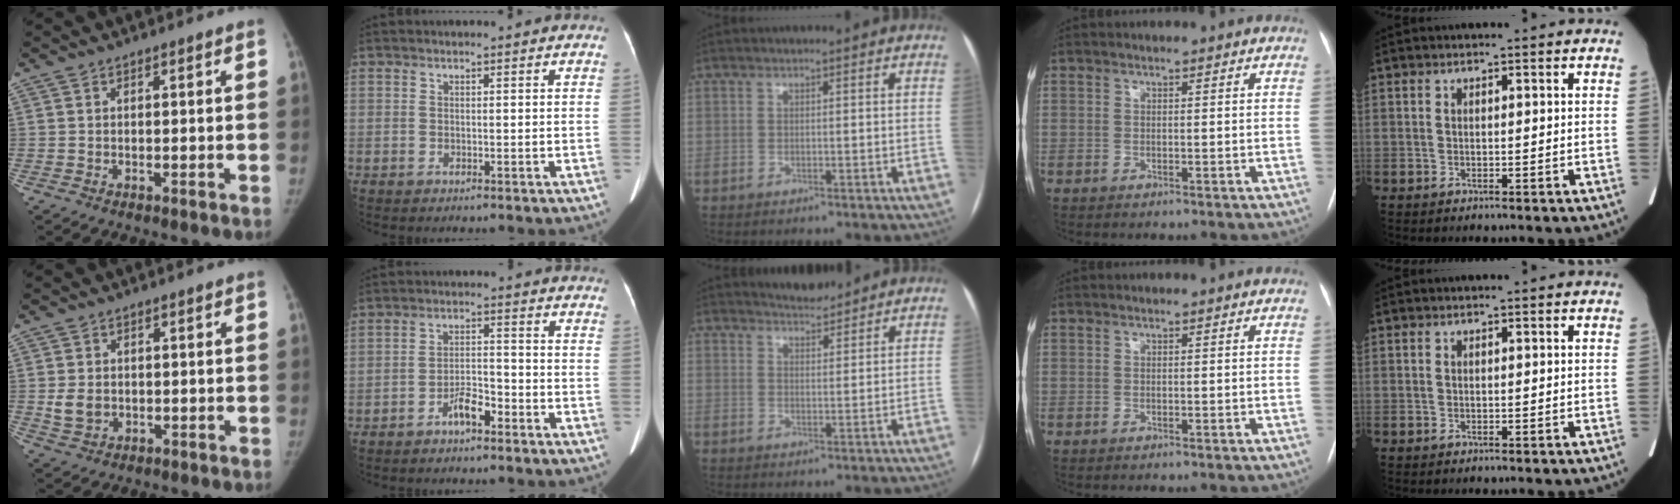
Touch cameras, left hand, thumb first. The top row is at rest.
{"thumb": {"total": 4.2, "force": [-0.3, 3.4, 2.4], "torque": [-0.038, -0.003, 0.002]}, "index": {"total": 4.1, "force": [-3.1, 1.1, 2.5], "torque": [-0.048, 0.006, -0.053]}, "middle": {"total": 3.8, "force": [3.7, 0.5, 0.3], "torque": [-0.009, 0.003, 0.060]}}